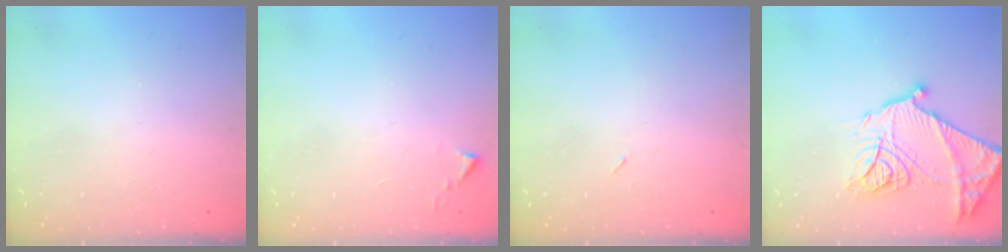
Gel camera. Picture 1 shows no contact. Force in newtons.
{"total": 1.1, "press": 1.1, "slide": 0.1}
{"total": 2.2, "press": 2.1, "slide": 0.9}
{"total": 20.5, "press": 20.5, "slide": 1.8}